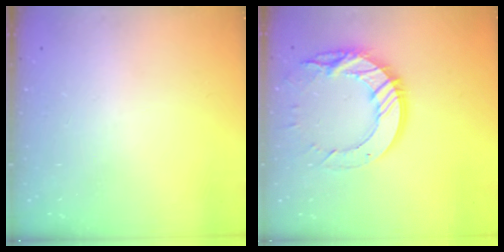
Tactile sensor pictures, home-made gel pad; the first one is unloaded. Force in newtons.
{"total": 15.9, "press": 15.8, "slide": 1.5}